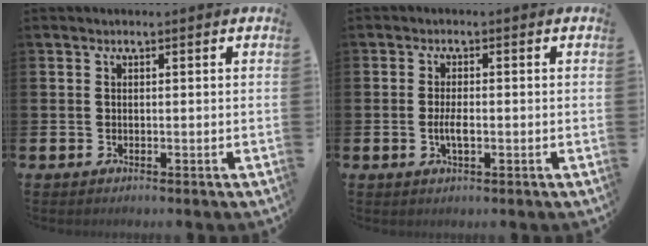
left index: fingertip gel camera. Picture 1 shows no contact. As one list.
[{"total": 2.4, "force": [-0.4, 0.8, 2.3], "torque": [-0.042, -0.001, -0.007]}]